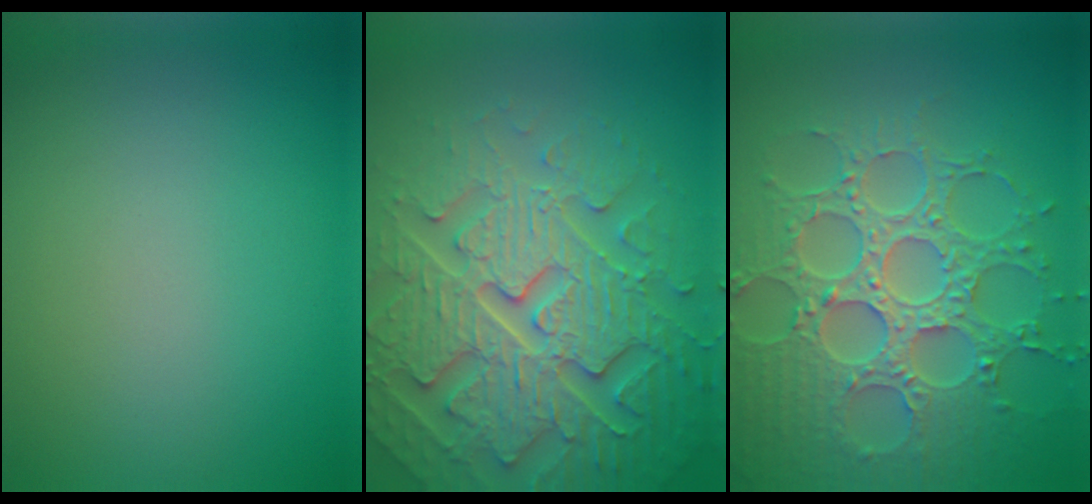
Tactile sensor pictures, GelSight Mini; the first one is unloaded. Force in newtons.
{"total": 7.8, "press": 7.6, "slide": 2.0}
{"total": 8.5, "press": 6.5, "slide": 5.4}